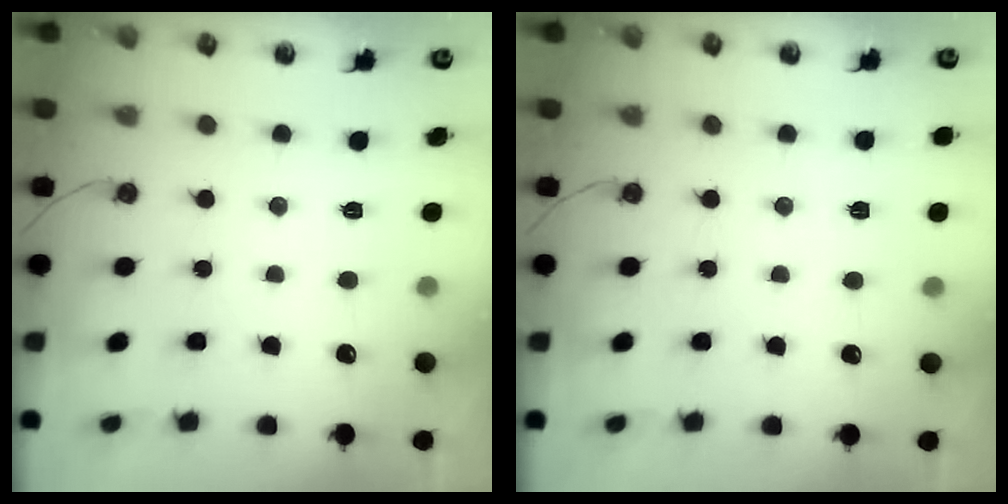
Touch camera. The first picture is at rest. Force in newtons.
{"total": 1.5, "press": 1.5, "slide": 0.2}